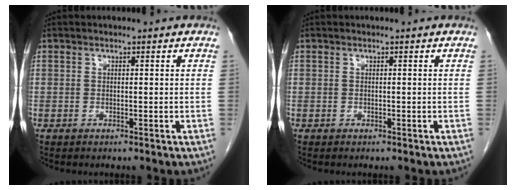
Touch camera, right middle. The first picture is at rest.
{"total": 0.0}